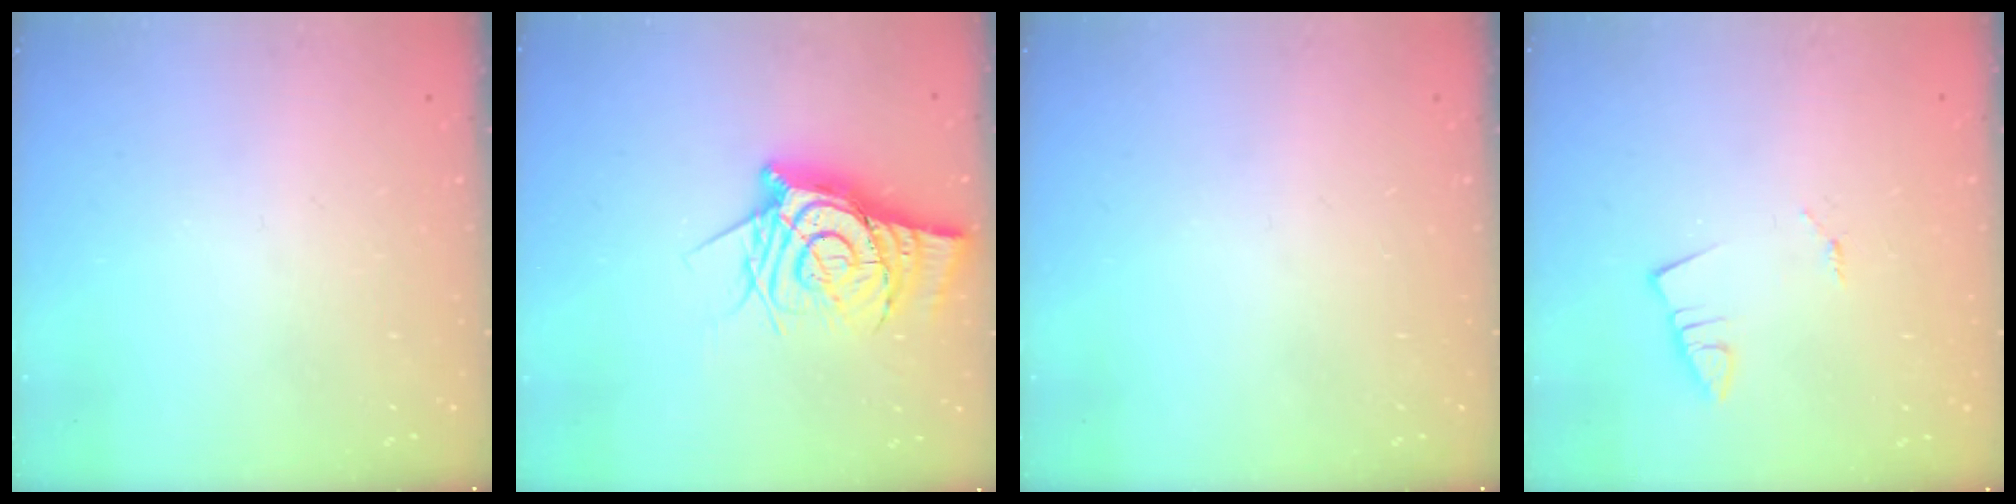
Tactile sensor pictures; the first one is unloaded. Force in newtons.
{"total": 12.2, "press": 12.2, "slide": 1.2}
{"total": 0.0}
{"total": 1.3, "press": 1.3, "slide": 0.1}